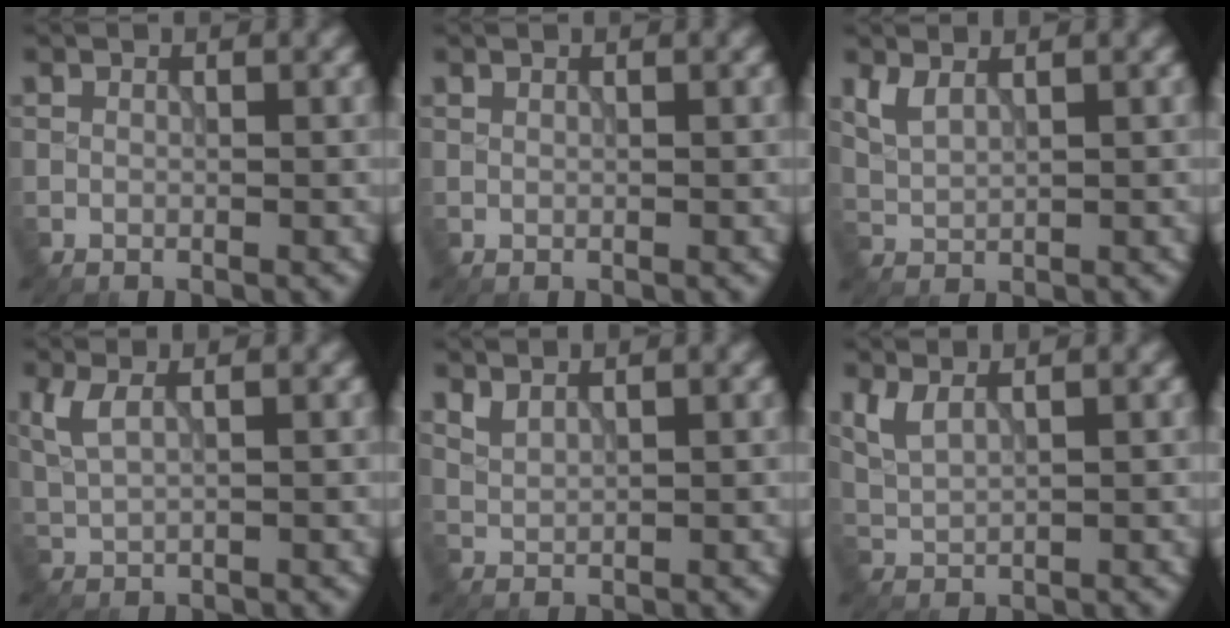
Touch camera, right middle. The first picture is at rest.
{"total": 0.0}
{"total": 2.3, "force": [1.5, 1.0, 1.5], "torque": [-0.039, -0.002, 0.037]}
{"total": 2.9, "force": [1.3, 1.1, 2.3], "torque": [-0.060, 0.003, 0.033]}
{"total": 1.6, "force": [1.4, 0.3, 0.7], "torque": [-0.018, -0.001, 0.035]}
{"total": 2.6, "force": [1.6, 0.9, 1.8], "torque": [-0.049, 0.000, 0.042]}